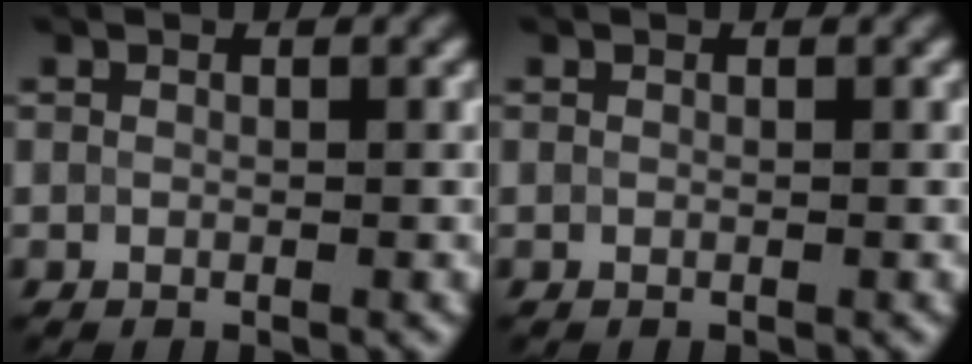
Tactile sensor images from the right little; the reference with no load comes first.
{"total": 0.0}